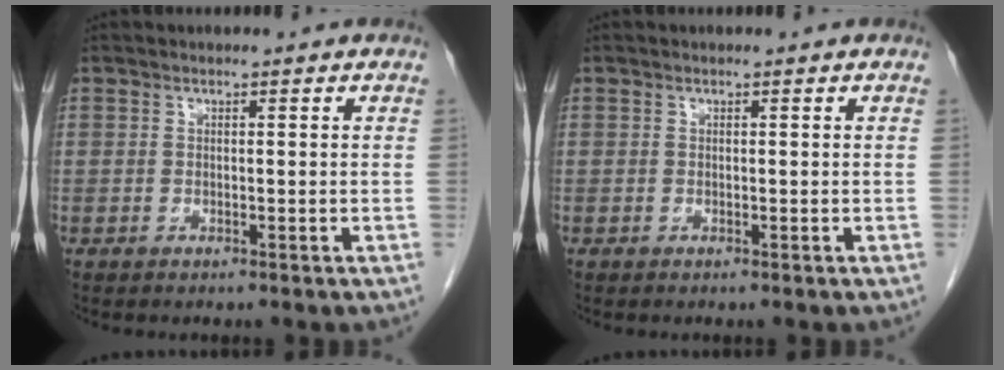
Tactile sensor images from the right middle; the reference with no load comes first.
{"total": 0.0}